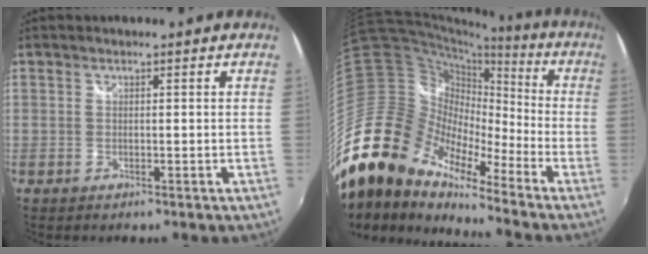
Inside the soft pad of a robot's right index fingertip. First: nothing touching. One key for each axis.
{"total": 23.8, "fx": -17.9, "fy": 10.7, "fz": 11.6, "tx": -0.231, "ty": -0.021, "tz": -0.356}